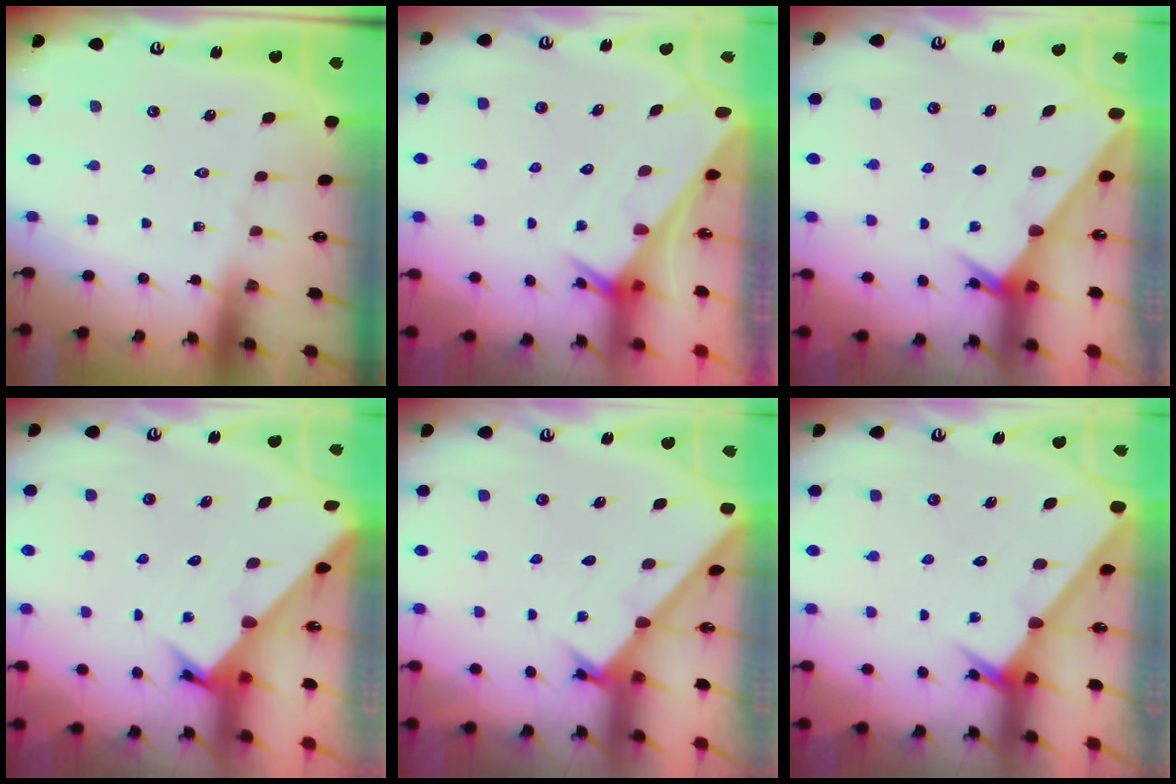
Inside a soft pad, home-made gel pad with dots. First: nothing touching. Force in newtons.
{"total": 2.5, "press": 2.5, "slide": 0.1}
{"total": 2.0, "press": 2.0, "slide": 0.1}
{"total": 2.6, "press": 2.6, "slide": 0.2}
{"total": 1.6, "press": 1.6, "slide": 0.1}
{"total": 2.5, "press": 2.5, "slide": 0.2}